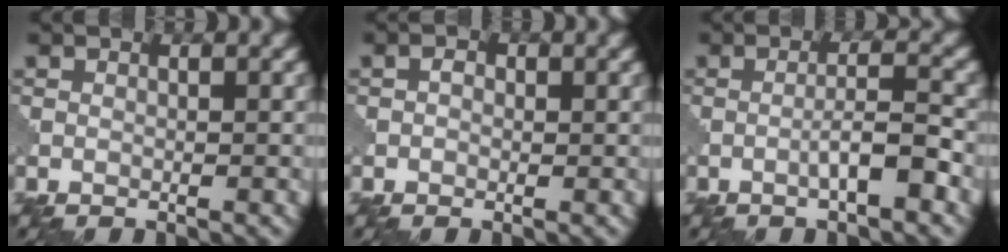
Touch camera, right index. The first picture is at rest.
{"total": 1.3, "force": [0.3, 1.0, 0.8], "torque": [-0.007, -0.003, -0.004]}
{"total": 3.0, "force": [-1.3, 0.3, 2.7], "torque": [-0.045, 0.012, -0.025]}